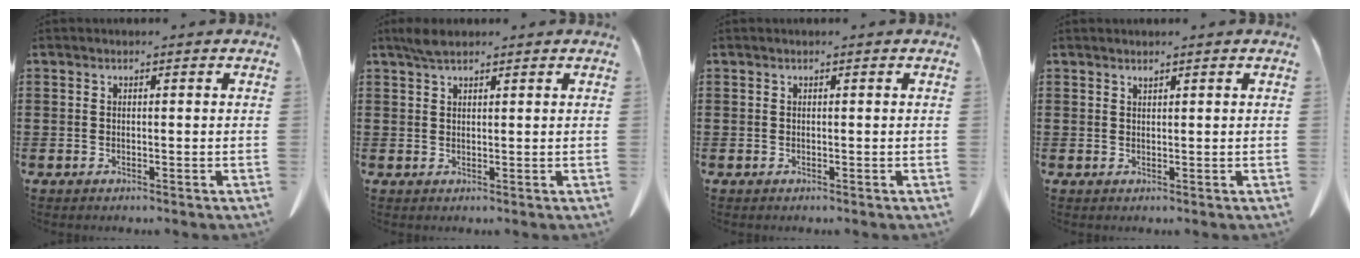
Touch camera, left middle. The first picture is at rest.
{"total": 2.4, "force": [1.8, 0.7, 1.4], "torque": [-0.031, 0.004, 0.033]}
{"total": 0.0}
{"total": 0.8, "force": [0.7, 0.0, 0.3], "torque": [-0.008, -0.002, 0.014]}